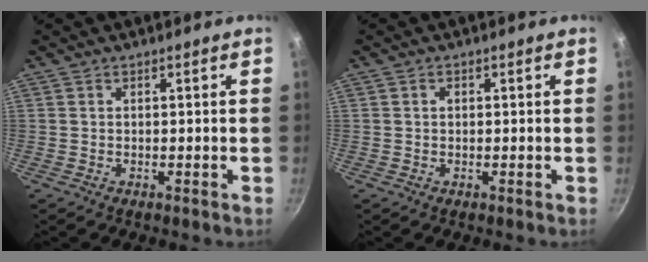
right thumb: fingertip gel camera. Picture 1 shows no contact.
{"total": 0.7, "force": [0.1, 0.6, 0.4], "torque": [-0.006, 0.004, 0.003]}